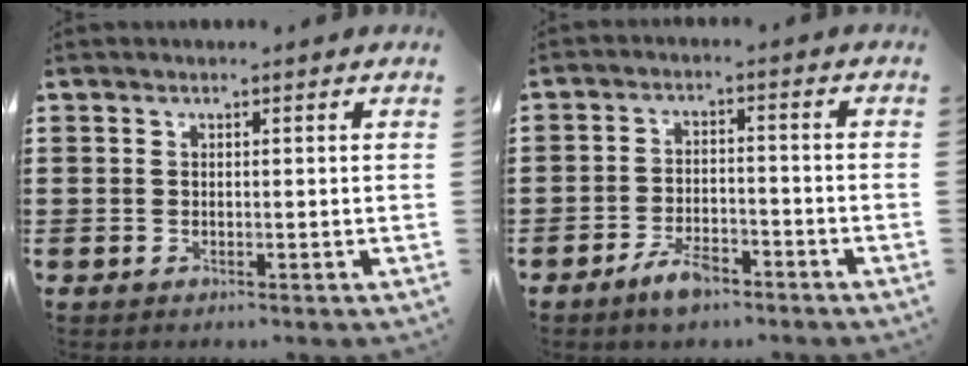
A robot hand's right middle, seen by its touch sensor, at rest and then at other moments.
{"total": 4.7, "force": [-3.4, 1.7, 2.7], "torque": [-0.057, 0.008, -0.067]}